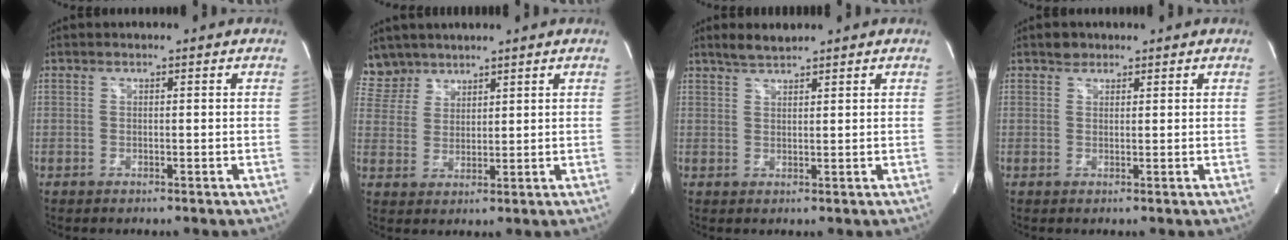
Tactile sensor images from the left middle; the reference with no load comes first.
{"total": 5.5, "force": [4.8, 2.6, -0.4], "torque": [0.009, 0.006, 0.103]}
{"total": 2.7, "force": [2.5, 0.2, 1.0], "torque": [-0.026, 0.006, 0.048]}
{"total": 1.5, "force": [1.2, 1.0, 0.2], "torque": [-0.003, 0.000, 0.017]}